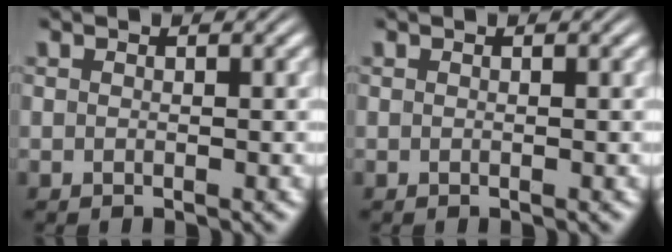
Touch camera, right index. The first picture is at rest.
{"total": 0.0}